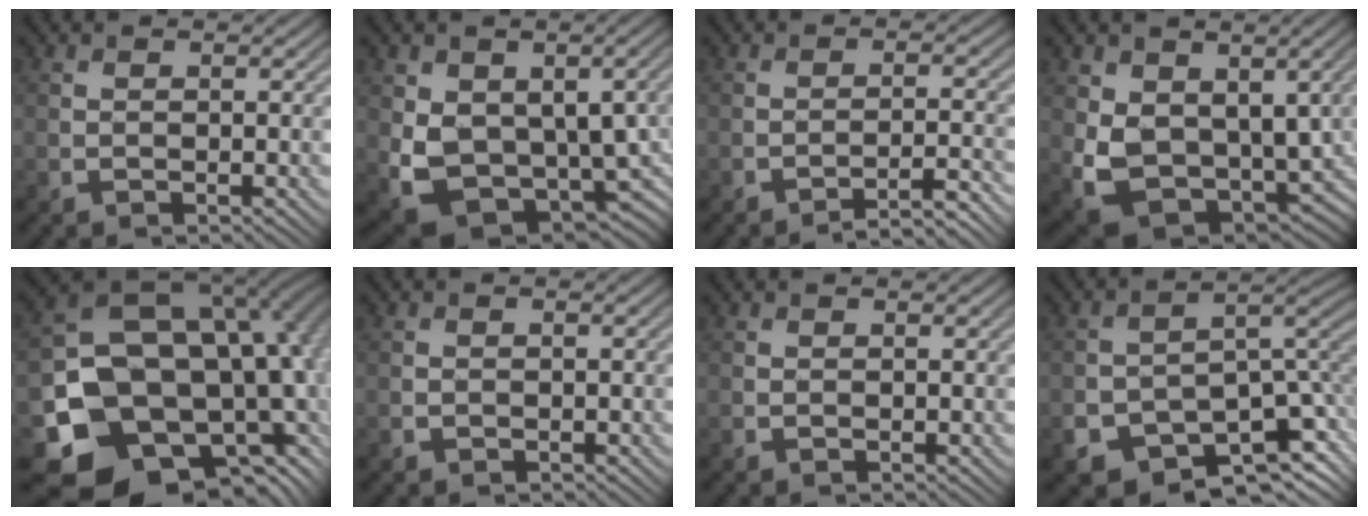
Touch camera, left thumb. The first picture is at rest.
{"total": 12.2, "force": [-0.7, 8.4, 8.7], "torque": [-0.172, -0.046, 0.000]}
{"total": 4.1, "force": [-3.4, 0.3, 2.3], "torque": [-0.030, 0.015, -0.060]}
{"total": 10.1, "force": [0.2, 7.3, 6.9], "torque": [-0.147, -0.046, 0.016]}
{"total": 19.8, "force": [-4.5, 15.0, 12.1], "torque": [-0.215, -0.061, -0.025]}
{"total": 0.8, "force": [-0.4, 0.7, 0.2], "torque": [-0.001, -0.002, -0.008]}
{"total": 0.0}
{"total": 11.7, "force": [-7.4, 7.0, 5.8], "torque": [-0.102, -0.042, -0.098]}